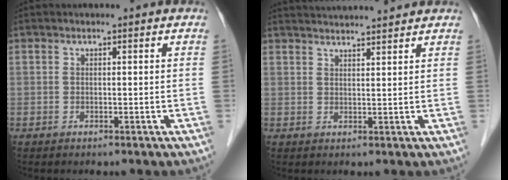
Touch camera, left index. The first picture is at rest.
{"total": 9.2, "force": [8.7, 0.1, 3.0], "torque": [-0.050, 0.025, 0.125]}